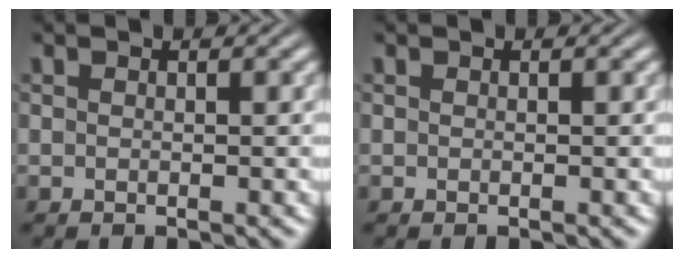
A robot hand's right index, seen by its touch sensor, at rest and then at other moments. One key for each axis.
{"total": 0.0}